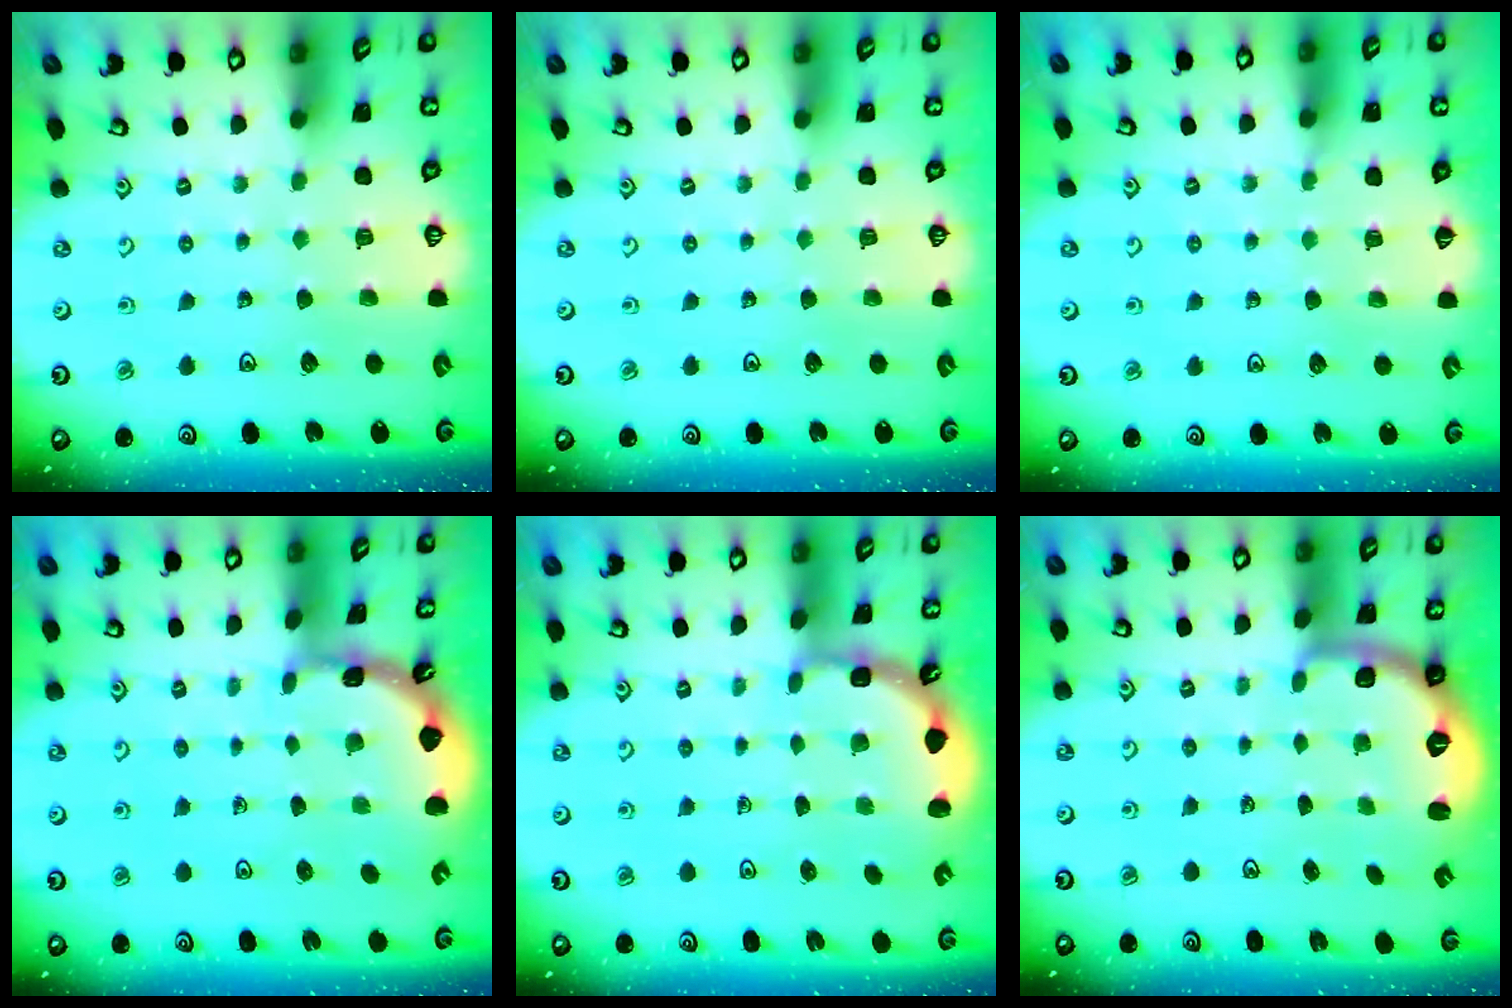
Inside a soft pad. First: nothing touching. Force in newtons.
{"total": 0.0}
{"total": 3.5, "press": 3.5, "slide": 0.4}
{"total": 1.8, "press": 1.8, "slide": 0.1}
{"total": 2.0, "press": 1.8, "slide": 0.9}
{"total": 2.5, "press": 2.0, "slide": 1.5}